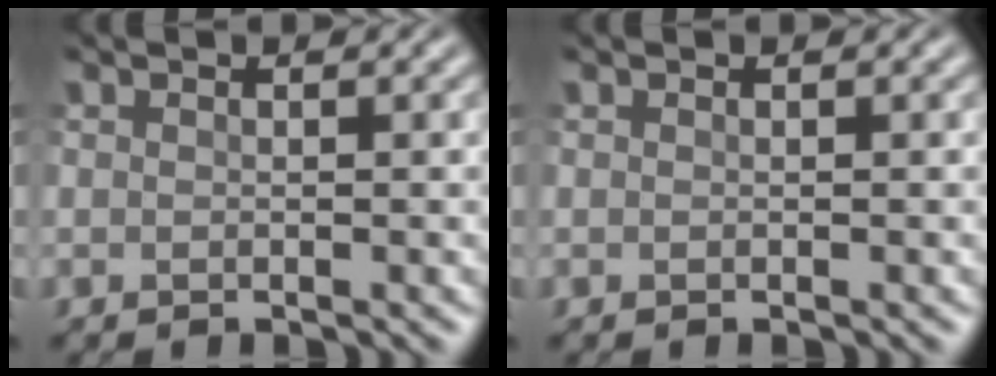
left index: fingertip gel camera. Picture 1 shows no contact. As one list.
[{"total": 0.0}]